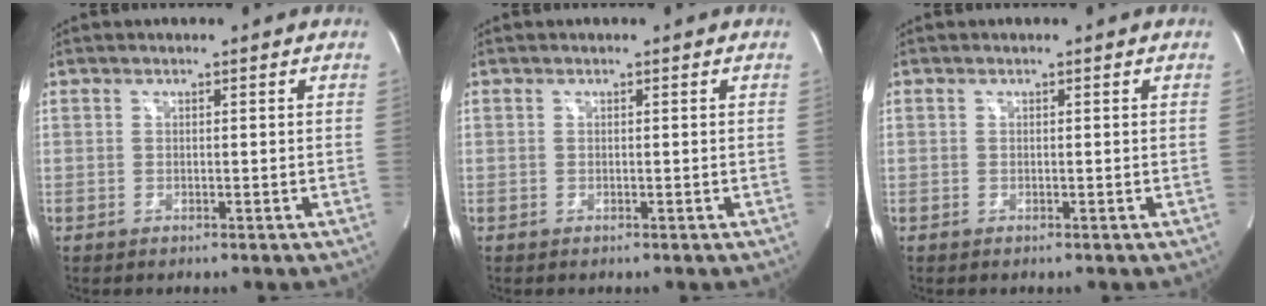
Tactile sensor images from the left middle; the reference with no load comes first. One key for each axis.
{"total": 0.0}
{"total": 0.0}